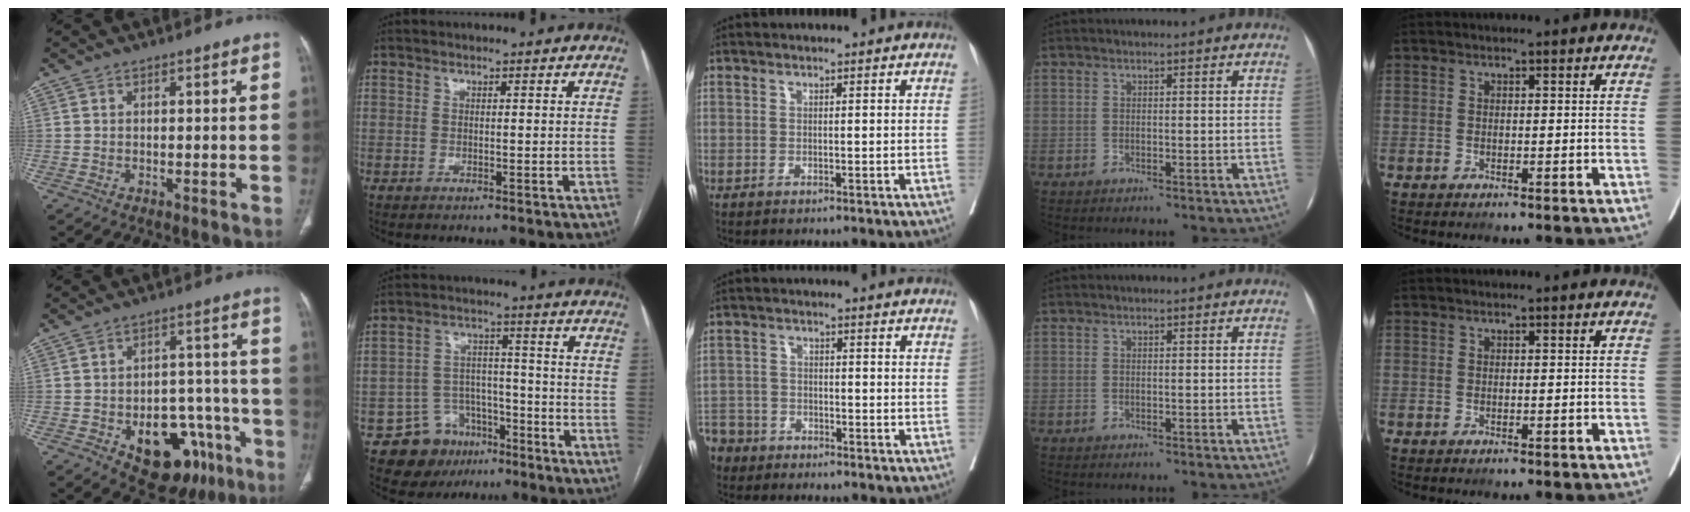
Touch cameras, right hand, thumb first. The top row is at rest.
{"thumb": {"total": 17.3, "force": [-7.8, 10.5, 11.2], "torque": [-0.107, 0.051, -0.096]}, "index": {"total": 9.4, "force": [-5.8, 7.0, 2.5], "torque": [-0.037, 0.028, -0.085]}, "middle": {"total": 8.7, "force": [-6.9, 5.1, 1.3], "torque": [-0.050, -0.004, -0.128]}}